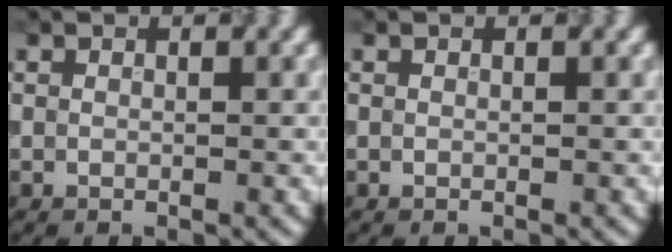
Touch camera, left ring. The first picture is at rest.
{"total": 0.0}